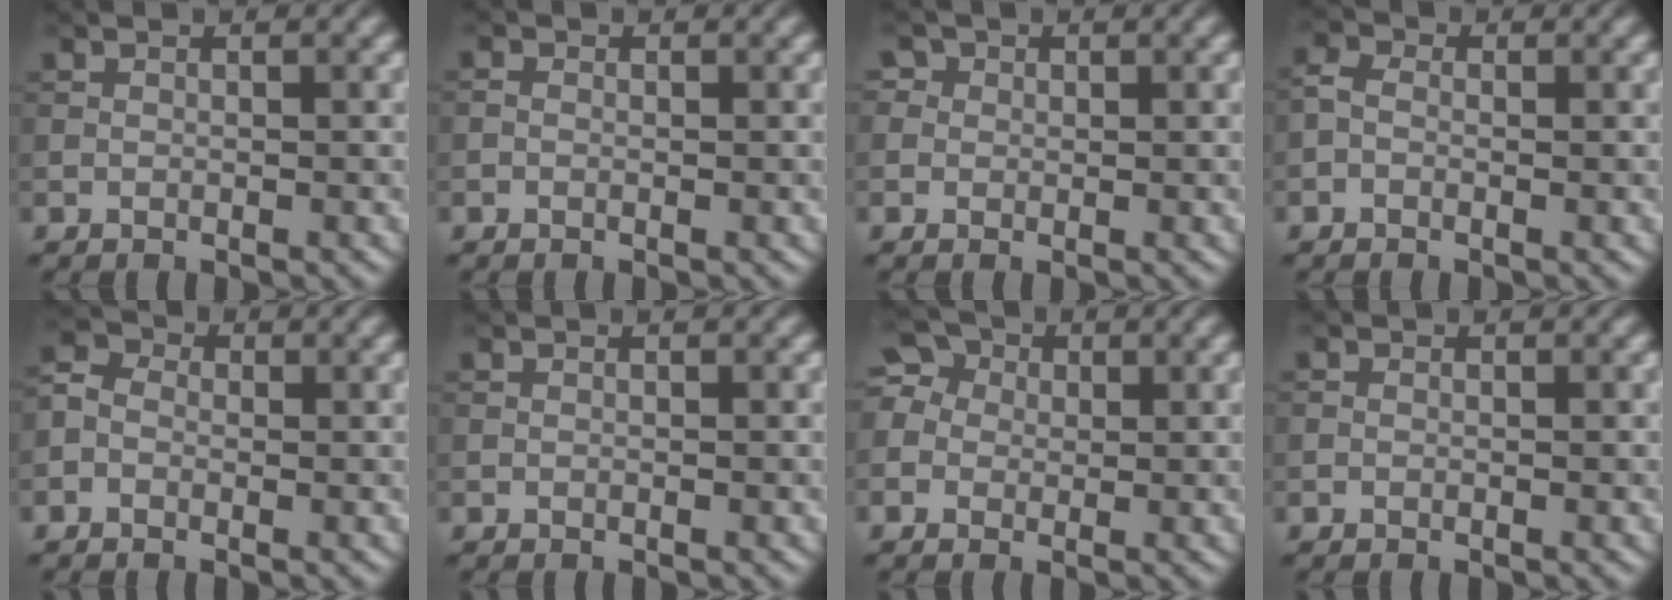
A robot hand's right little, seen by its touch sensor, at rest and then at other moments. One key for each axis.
{"total": 0.5, "fx": -0.1, "fy": 0.5, "fz": 0.3, "tx": -0.005, "ty": -0.003, "tz": -0.006}
{"total": 1.8, "fx": 0.8, "fy": 1.5, "fz": 0.6, "tx": -0.010, "ty": 0.006, "tz": -0.002}
{"total": 1.7, "fx": -0.5, "fy": 1.3, "fz": 1.0, "tx": -0.028, "ty": 0.004, "tz": -0.017}
{"total": 2.2, "fx": -0.6, "fy": 1.9, "fz": 1.0, "tx": -0.023, "ty": 0.008, "tz": -0.019}
{"total": 0.0}
{"total": 4.6, "fx": 1.0, "fy": 3.9, "fz": 2.1, "tx": -0.037, "ty": 0.027, "tz": -0.014}
{"total": 0.0}